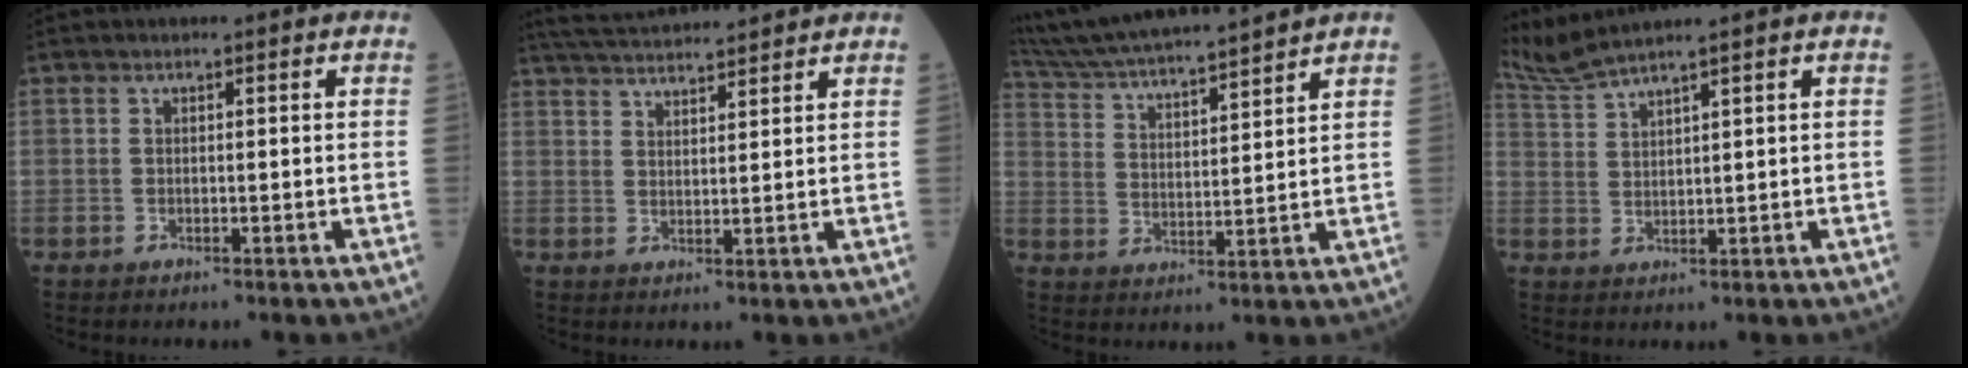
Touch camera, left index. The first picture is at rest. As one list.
[{"total": 11.0, "force": [10.5, 0.1, 3.5], "torque": [-0.072, 0.028, 0.164]}, {"total": 15.4, "force": [14.2, -0.4, 5.9], "torque": [-0.119, 0.010, 0.248]}, {"total": 4.8, "force": [4.3, -1.9, 1.3], "torque": [-0.044, 0.002, 0.097]}]